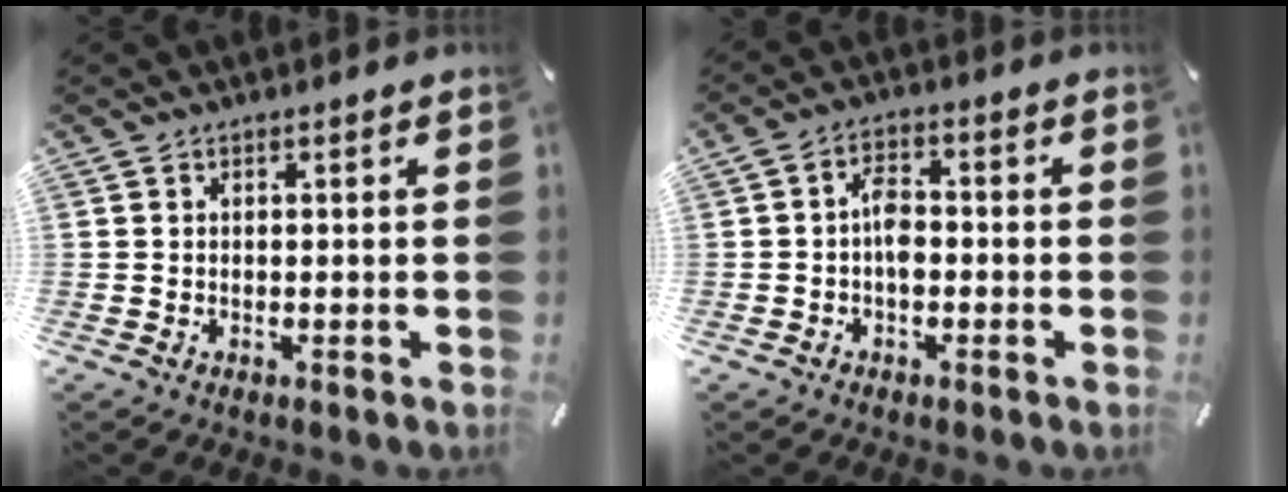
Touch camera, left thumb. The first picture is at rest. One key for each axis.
{"total": 5.0, "fx": -1.1, "fy": 2.9, "fz": 3.9, "tx": -0.077, "ty": 0.010, "tz": -0.020}